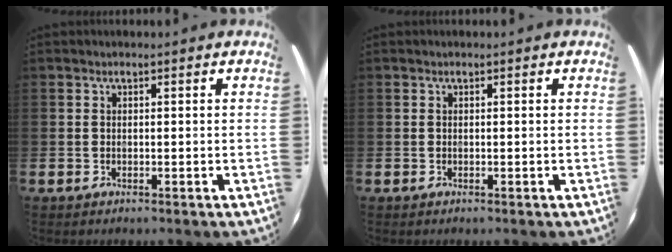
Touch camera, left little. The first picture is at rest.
{"total": 0.0}